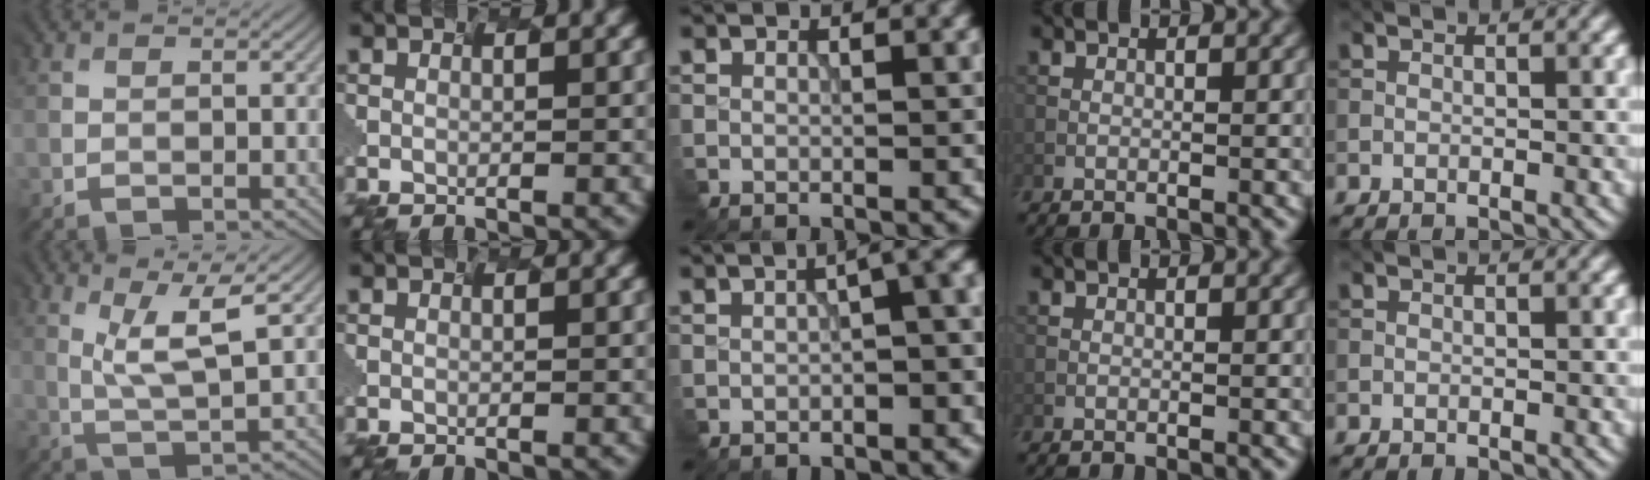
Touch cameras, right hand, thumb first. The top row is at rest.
{"thumb": {"total": 5.1, "force": [2.8, 0.6, 4.2], "torque": [-0.078, 0.000, 0.058]}, "middle": {"total": 7.5, "force": [0.2, 3.1, 6.8], "torque": [-0.036, 0.011, -0.007]}}